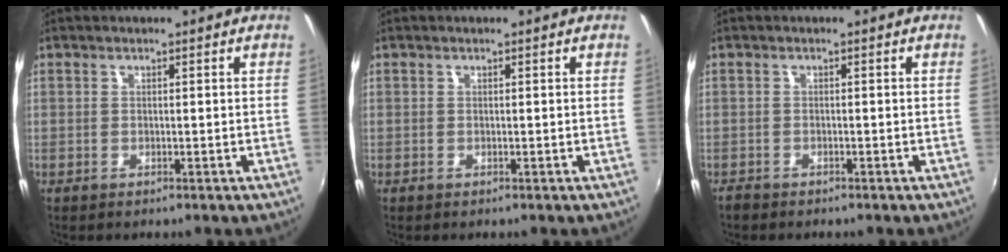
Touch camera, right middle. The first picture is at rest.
{"total": 0.0}
{"total": 1.5, "force": [-1.4, 0.5, 0.3], "torque": [-0.010, -0.005, -0.027]}